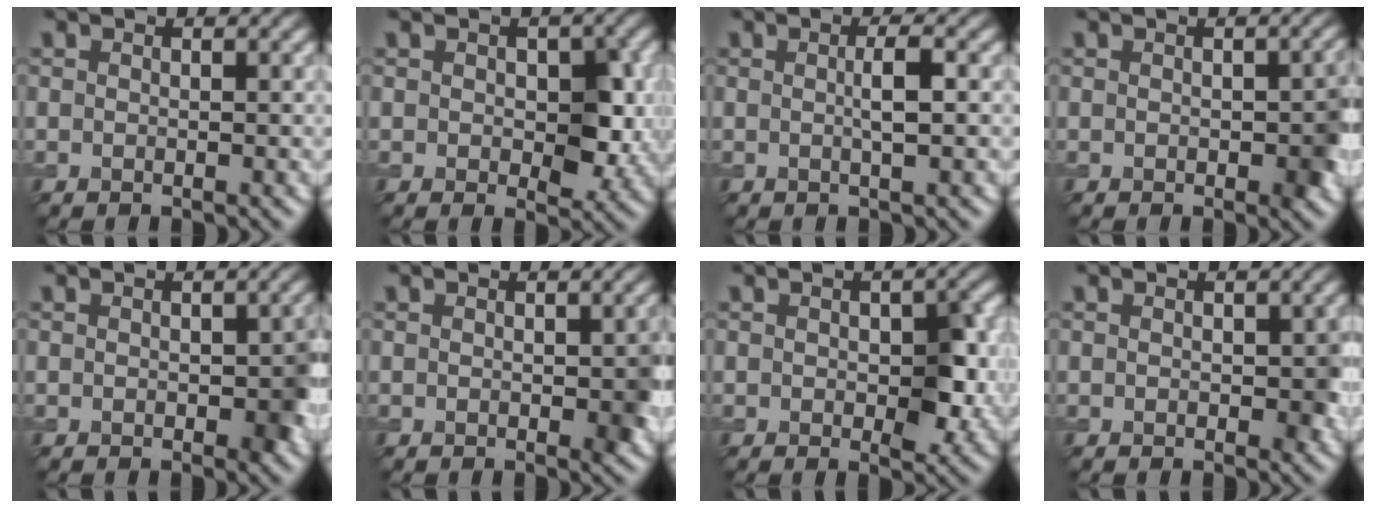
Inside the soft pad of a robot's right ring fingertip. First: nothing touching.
{"total": 4.5, "force": [0.1, 2.6, 3.7], "torque": [-0.053, -0.005, 0.006]}
{"total": 2.0, "force": [0.1, 0.3, 2.0], "torque": [-0.035, 0.004, 0.000]}
{"total": 2.8, "force": [-0.4, 1.2, 2.5], "torque": [-0.027, -0.002, -0.003]}
{"total": 3.0, "force": [-0.4, 1.5, 2.6], "torque": [-0.029, -0.002, -0.003]}
{"total": 2.5, "force": [-0.3, 0.9, 2.4], "torque": [-0.027, -0.002, -0.002]}
{"total": 4.5, "force": [-0.2, 2.3, 3.8], "torque": [-0.055, -0.004, 0.003]}
{"total": 2.3, "force": [0.0, 1.2, 1.9], "torque": [-0.023, -0.003, 0.000]}